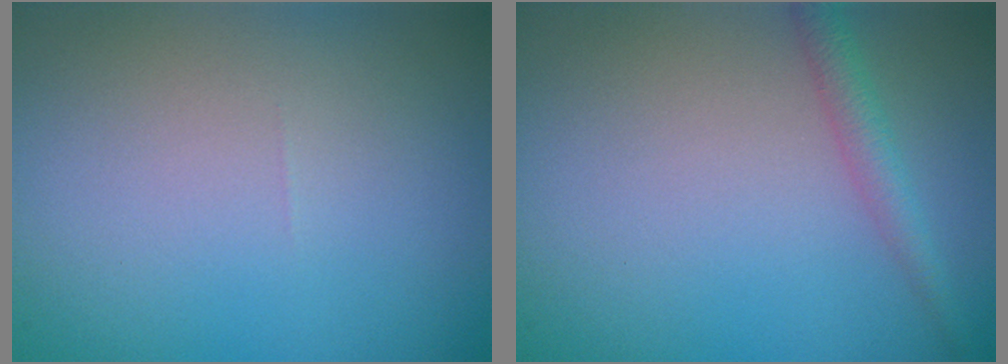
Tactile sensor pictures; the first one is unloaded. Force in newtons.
{"total": 2.0, "press": 2.0, "slide": 0.1}